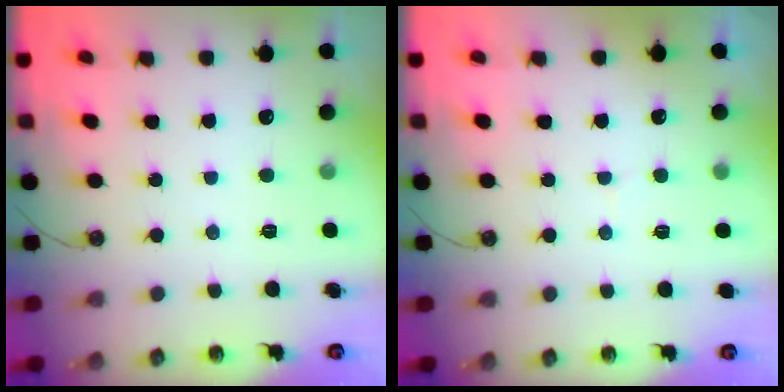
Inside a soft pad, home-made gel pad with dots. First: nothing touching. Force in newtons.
{"total": 2.8, "press": 2.6, "slide": 1.0}